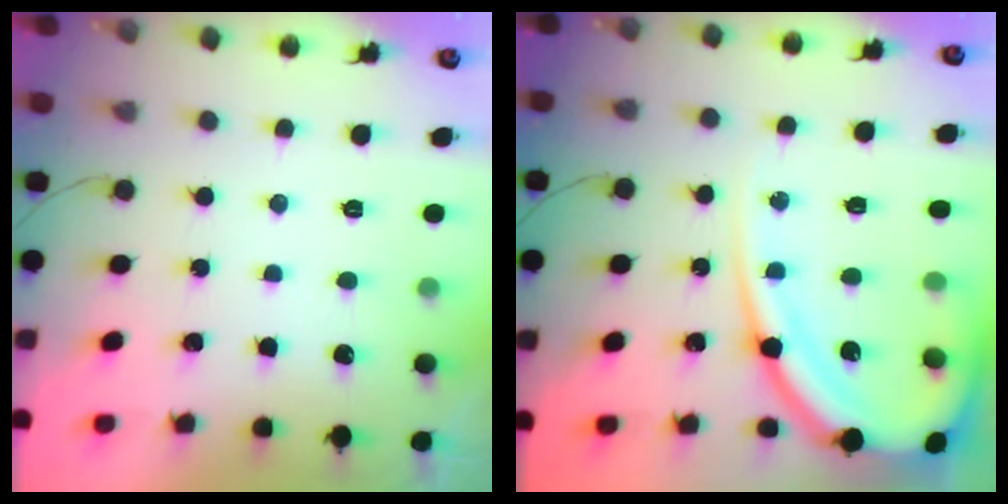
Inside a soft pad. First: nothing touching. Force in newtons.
{"total": 17.0, "press": 16.9, "slide": 1.3}